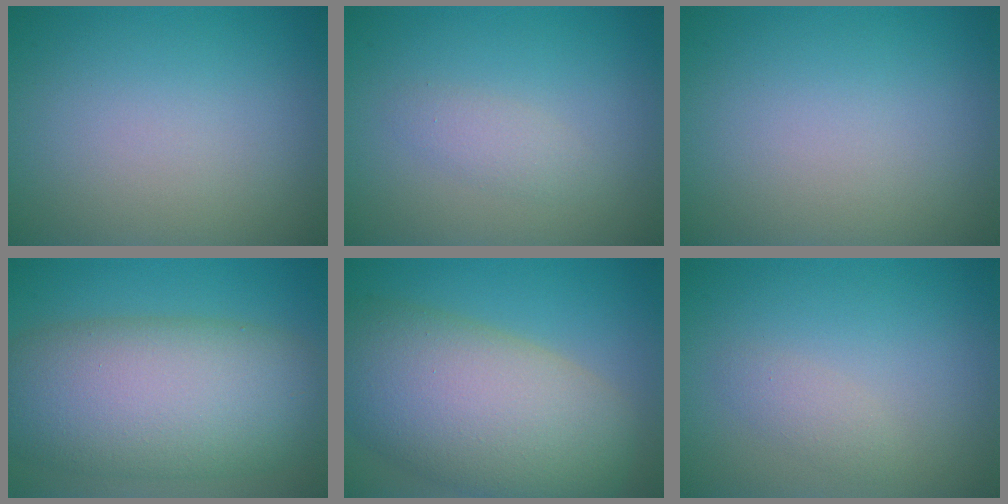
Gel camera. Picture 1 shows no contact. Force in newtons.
{"total": 1.4, "press": 1.4, "slide": 0.1}
{"total": 0.0}
{"total": 12.1, "press": 12.1, "slide": 0.6}
{"total": 12.7, "press": 12.6, "slide": 0.8}
{"total": 1.3, "press": 1.3, "slide": 0.0}